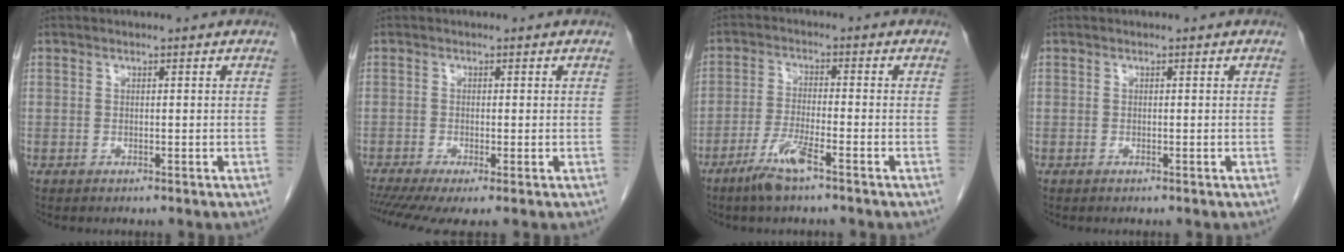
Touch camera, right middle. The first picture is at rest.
{"total": 5.6, "force": [-3.6, 1.0, 4.2], "torque": [-0.071, -0.013, -0.067]}
{"total": 5.6, "force": [-3.7, 0.3, 4.1], "torque": [-0.089, -0.008, -0.075]}
{"total": 0.0}